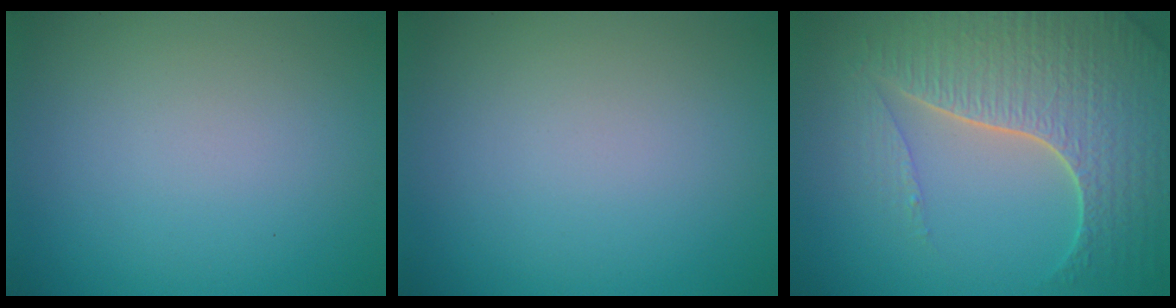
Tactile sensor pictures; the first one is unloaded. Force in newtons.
{"total": 0.0}
{"total": 7.6, "press": 5.6, "slide": 5.1}